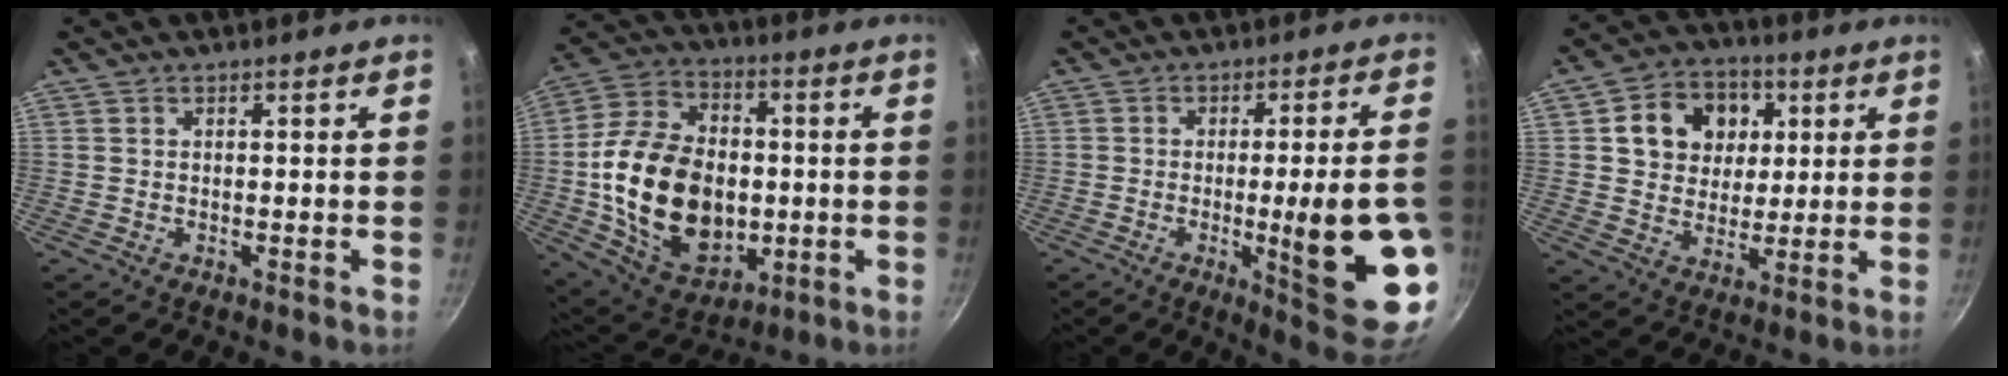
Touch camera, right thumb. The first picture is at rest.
{"total": 23.5, "force": [-1.8, 16.2, 16.9], "torque": [-0.278, 0.016, -0.022]}
{"total": 18.5, "force": [-3.7, 3.4, 17.8], "torque": [-0.220, 0.001, -0.040]}
{"total": 12.3, "force": [3.4, 10.2, 5.9], "torque": [-0.065, 0.001, 0.051]}